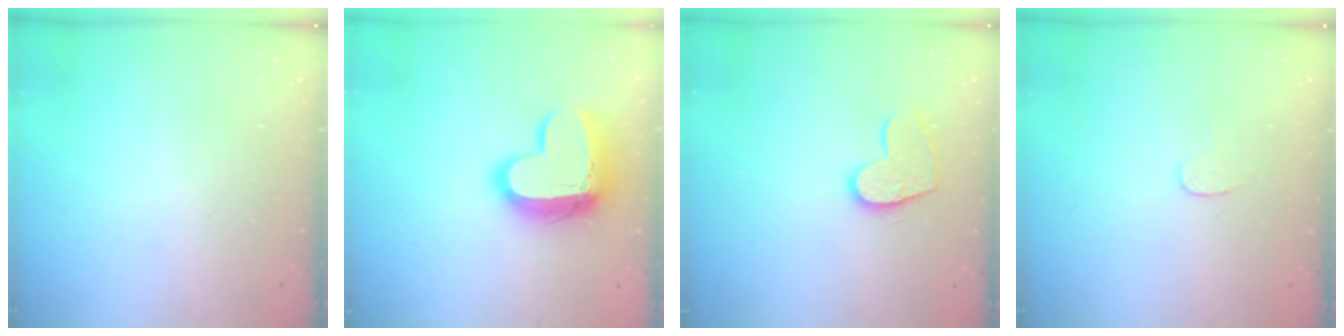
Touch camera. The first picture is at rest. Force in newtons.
{"total": 16.2, "press": 16.1, "slide": 1.3}
{"total": 11.4, "press": 11.3, "slide": 0.6}
{"total": 4.3, "press": 4.3, "slide": 0.3}